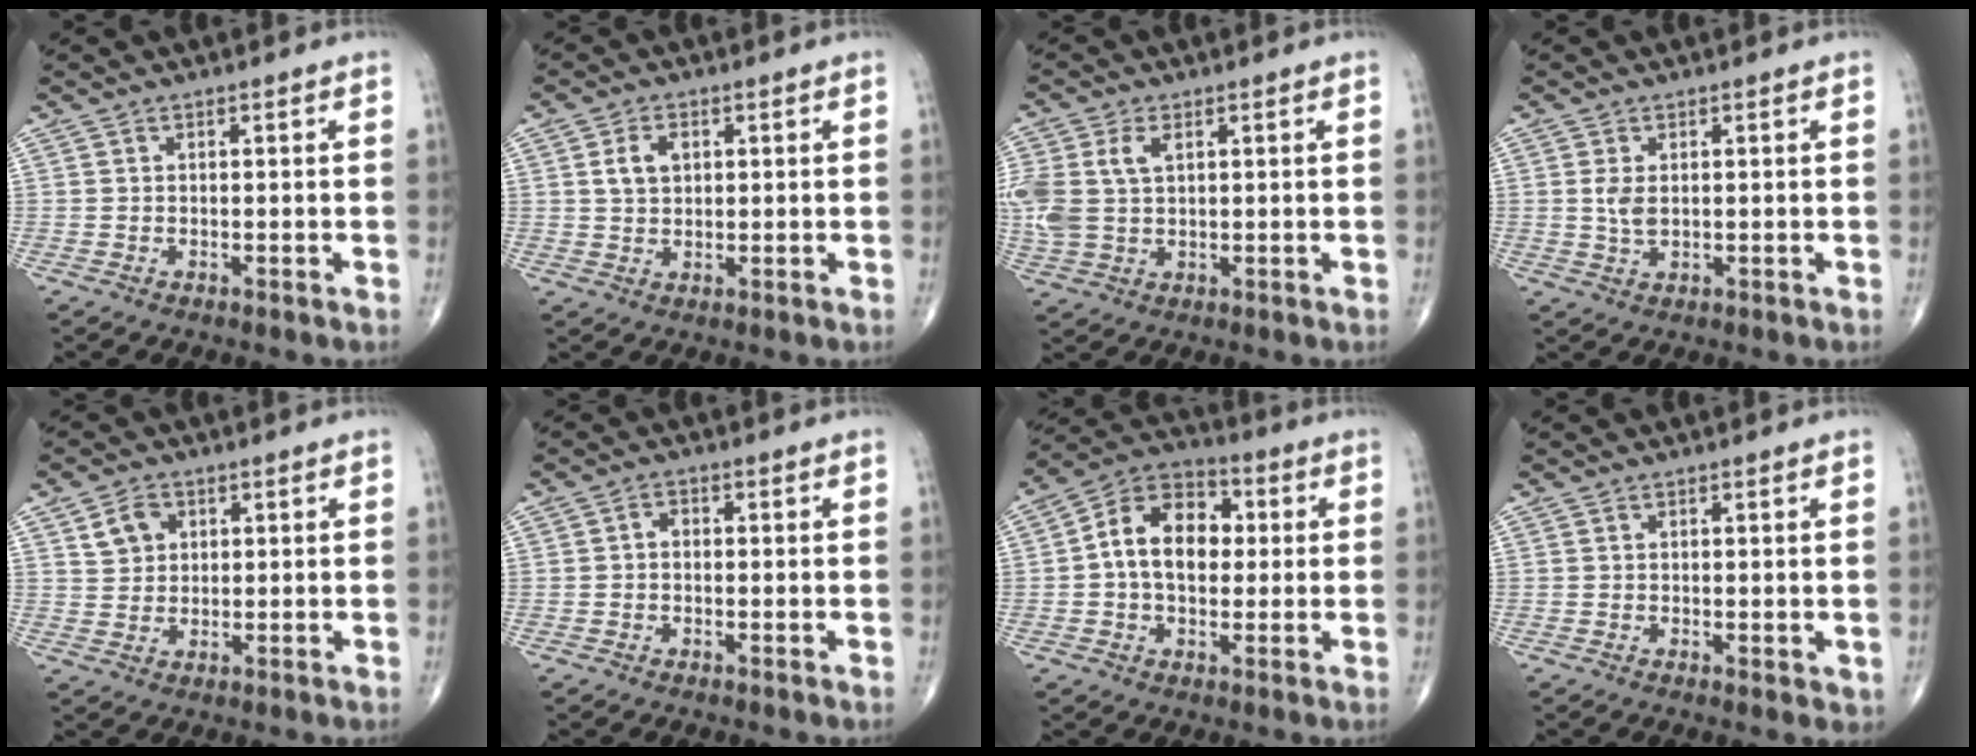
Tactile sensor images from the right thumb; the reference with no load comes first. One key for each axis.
{"total": 4.4, "fx": 1.2, "fy": 3.0, "fz": 3.0, "tx": -0.048, "ty": 0.000, "tz": 0.023}
{"total": 9.7, "fx": 2.1, "fy": 6.1, "fz": 7.3, "tx": -0.183, "ty": 0.011, "tz": 0.049}
{"total": 3.0, "fx": 0.5, "fy": 1.7, "fz": 2.4, "tx": -0.050, "ty": -0.004, "tz": 0.013}
{"total": 4.7, "fx": 1.9, "fy": 3.8, "fz": 2.2, "tx": -0.020, "ty": -0.006, "tz": 0.035}
{"total": 1.8, "fx": -0.1, "fy": 1.4, "fz": 1.2, "tx": -0.012, "ty": 0.010, "tz": -0.006}
{"total": 13.2, "fx": 1.1, "fy": 9.0, "fz": 9.5, "tx": -0.136, "ty": 0.027, "tz": 0.007}
{"total": 1.8, "fx": 0.0, "fy": 0.7, "fz": 1.6, "tx": -0.019, "ty": -0.007, "tz": -0.001}